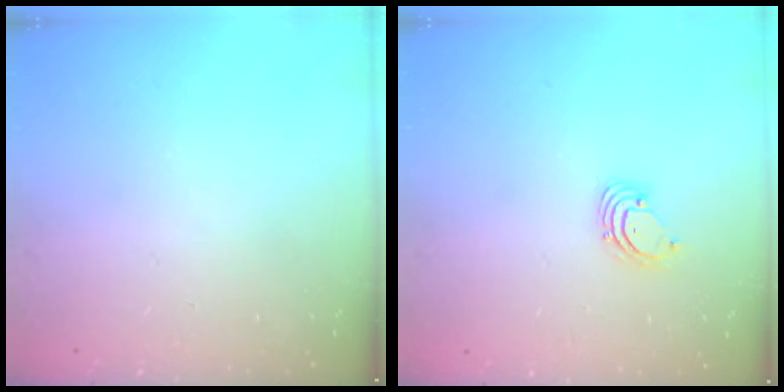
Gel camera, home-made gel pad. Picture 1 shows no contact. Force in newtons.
{"total": 1.6, "press": 1.6, "slide": 0.1}